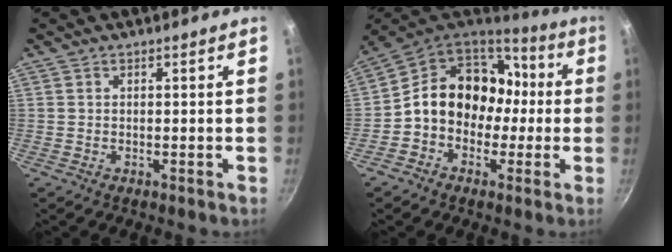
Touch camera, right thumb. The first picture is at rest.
{"total": 16.5, "force": [-0.2, 13.4, 9.6], "torque": [-0.107, 0.057, -0.018]}